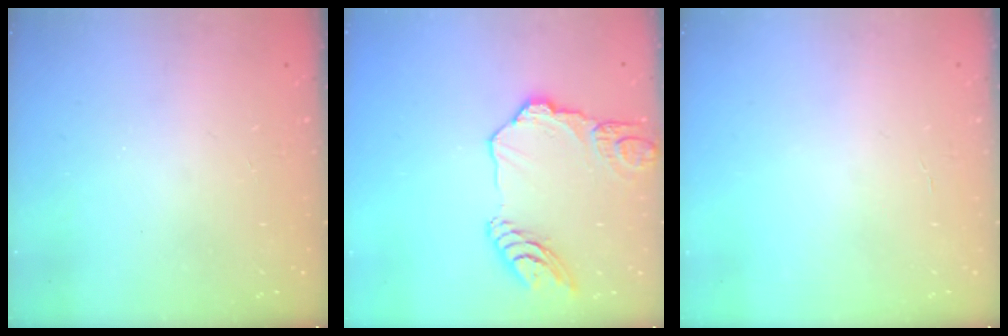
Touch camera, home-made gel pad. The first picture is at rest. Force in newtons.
{"total": 14.1, "press": 14.0, "slide": 1.4}
{"total": 1.1, "press": 1.1, "slide": 0.2}